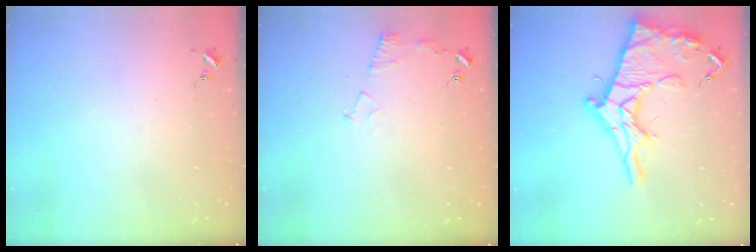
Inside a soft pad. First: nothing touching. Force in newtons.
{"total": 6.1, "press": 6.1, "slide": 0.7}
{"total": 21.2, "press": 21.2, "slide": 1.8}